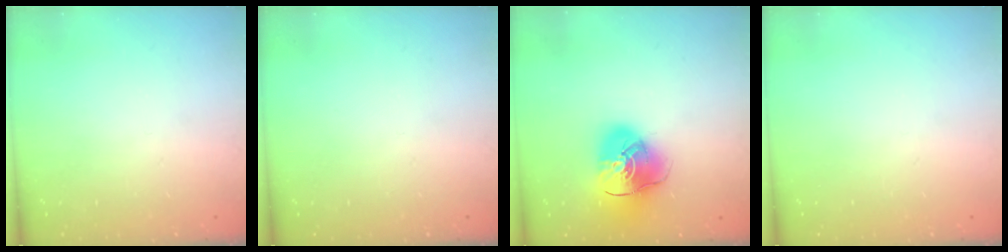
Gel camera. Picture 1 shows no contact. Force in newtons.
{"total": 0.0}
{"total": 13.8, "press": 13.6, "slide": 2.0}
{"total": 0.0}